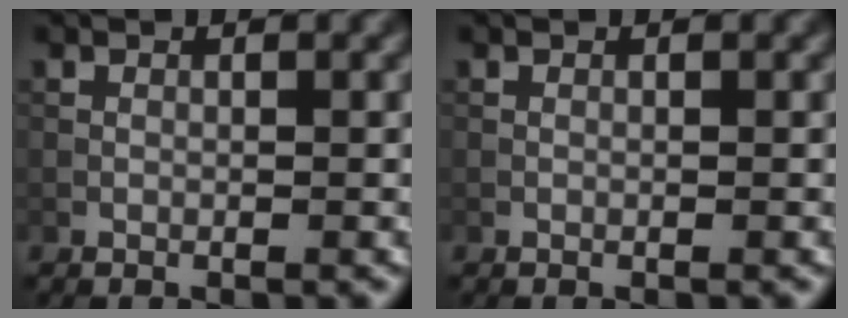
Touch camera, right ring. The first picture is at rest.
{"total": 0.0}